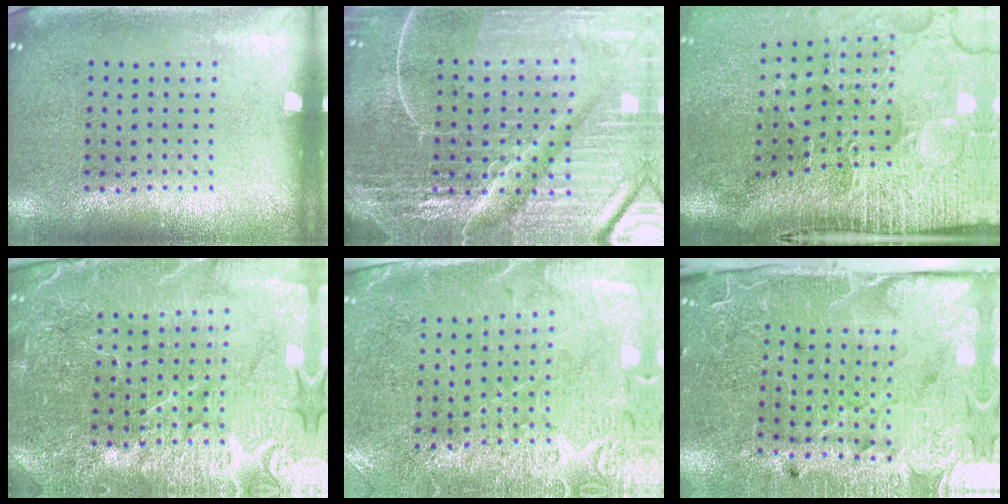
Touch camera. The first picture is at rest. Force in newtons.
{"total": 7.1, "press": 6.2, "slide": 3.5}
{"total": 5.1, "press": 4.0, "slide": 3.1}
{"total": 5.3, "press": 4.9, "slide": 2.1}
{"total": 3.0, "press": 2.9, "slide": 1.0}
{"total": 3.8, "press": 3.6, "slide": 1.3}